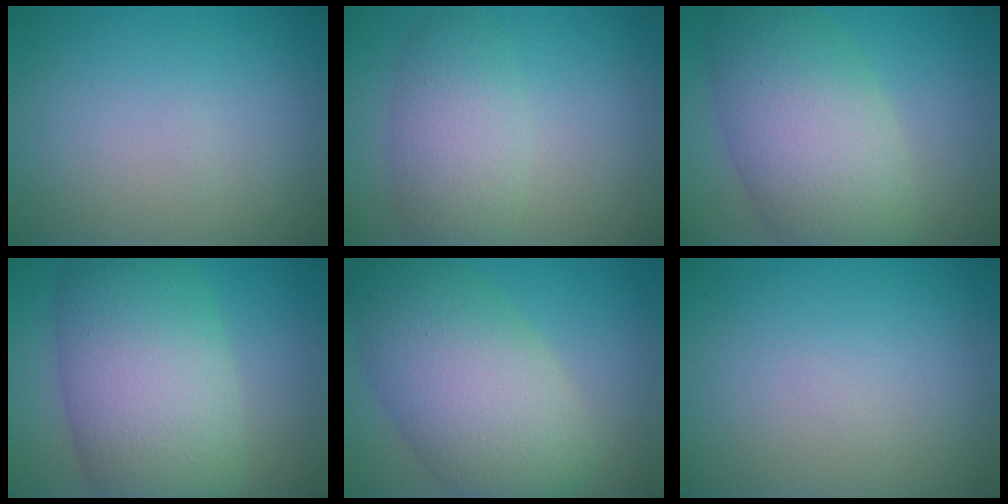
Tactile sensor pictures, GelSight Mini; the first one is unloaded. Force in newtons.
{"total": 4.5, "press": 4.5, "slide": 0.2}
{"total": 9.6, "press": 9.6, "slide": 0.5}
{"total": 11.5, "press": 11.5, "slide": 0.4}
{"total": 10.5, "press": 10.5, "slide": 0.7}
{"total": 0.0}